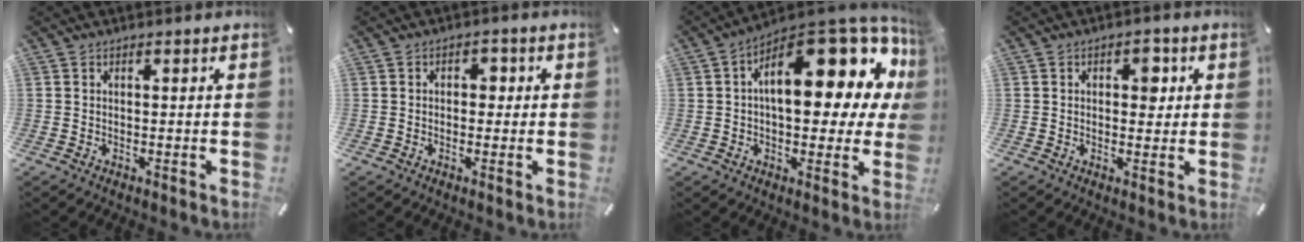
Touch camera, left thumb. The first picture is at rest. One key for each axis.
{"total": 2.2, "fx": -0.5, "fy": 1.7, "fz": 1.2, "tx": -0.017, "ty": 0.009, "tz": -0.016}
{"total": 23.0, "fx": 8.4, "fy": 10.6, "fz": 18.6, "tx": -0.243, "ty": -0.065, "tz": 0.140}
{"total": 4.1, "fx": 0.9, "fy": 2.7, "fz": 3.0, "tx": -0.023, "ty": -0.007, "tz": 0.004}